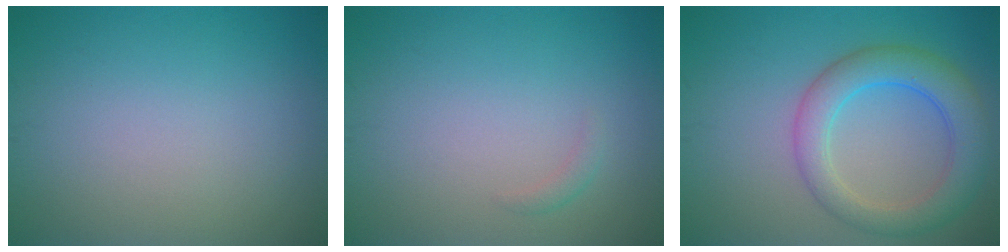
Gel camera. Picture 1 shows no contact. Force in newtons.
{"total": 0.8, "press": 0.8, "slide": 0.0}
{"total": 5.5, "press": 5.5, "slide": 0.2}